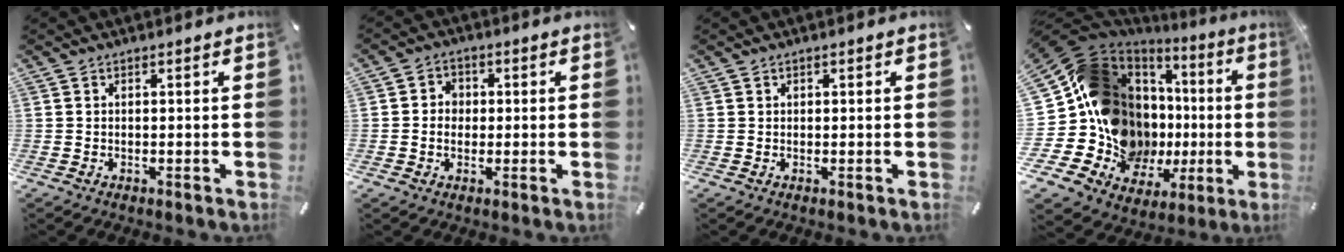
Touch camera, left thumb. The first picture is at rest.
{"total": 4.0, "force": [-0.6, 3.6, 1.6], "torque": [-0.034, 0.014, -0.014]}
{"total": 0.6, "force": [0.2, 0.6, 0.1], "torque": [-0.001, 0.005, 0.003]}
{"total": 22.6, "force": [1.0, 16.0, 16.0], "torque": [-0.275, -0.072, 0.067]}